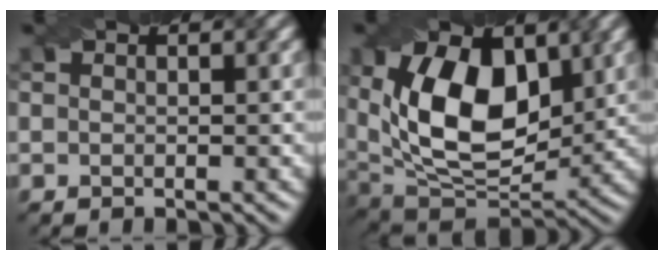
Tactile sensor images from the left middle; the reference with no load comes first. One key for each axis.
{"total": 12.2, "fx": 2.5, "fy": 7.4, "fz": 9.4, "tx": -0.176, "ty": -0.006, "tz": 0.042}